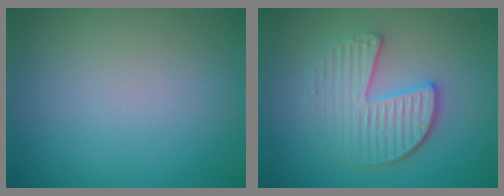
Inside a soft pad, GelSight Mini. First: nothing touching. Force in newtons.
{"total": 4.1, "press": 3.7, "slide": 1.8}